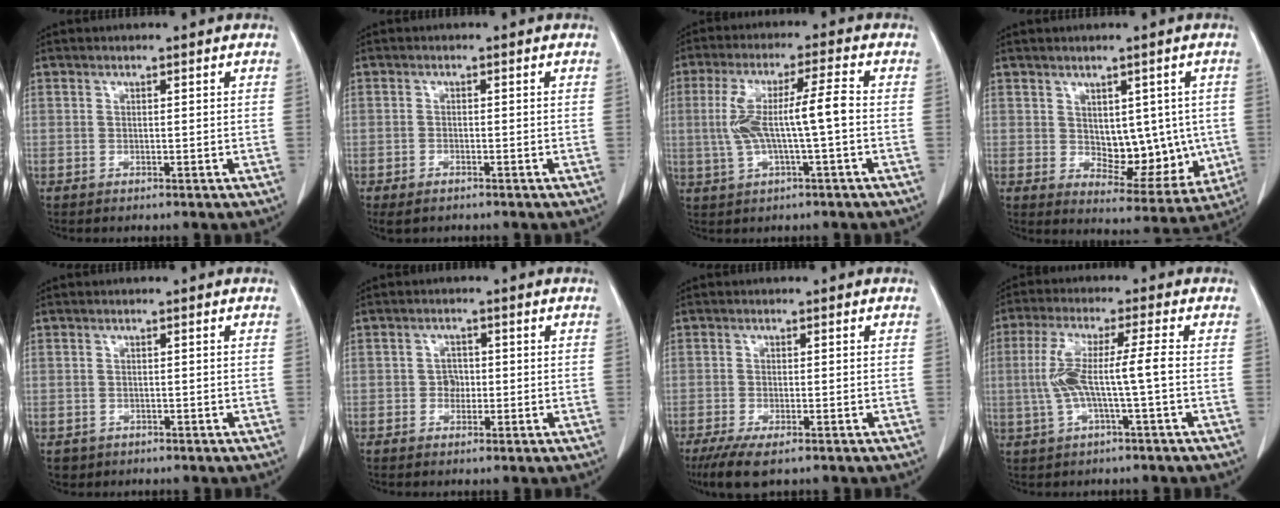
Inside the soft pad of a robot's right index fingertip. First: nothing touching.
{"total": 2.6, "force": [-1.9, 1.0, 1.5], "torque": [-0.027, -0.004, -0.026]}
{"total": 9.0, "force": [-0.2, 0.6, 8.9], "torque": [-0.176, 0.022, -0.002]}
{"total": 9.4, "force": [0.5, 5.6, 7.6], "torque": [-0.080, 0.002, 0.031]}
{"total": 1.7, "force": [-0.9, 1.5, 0.1], "torque": [-0.009, 0.003, -0.010]}
{"total": 1.9, "force": [-0.2, 1.6, 1.0], "torque": [-0.008, 0.008, 0.001]}
{"total": 5.8, "force": [-3.9, 1.0, 4.2], "torque": [-0.072, -0.017, -0.064]}
{"total": 7.6, "force": [-0.6, -0.1, 7.6], "torque": [-0.157, 0.018, -0.009]}